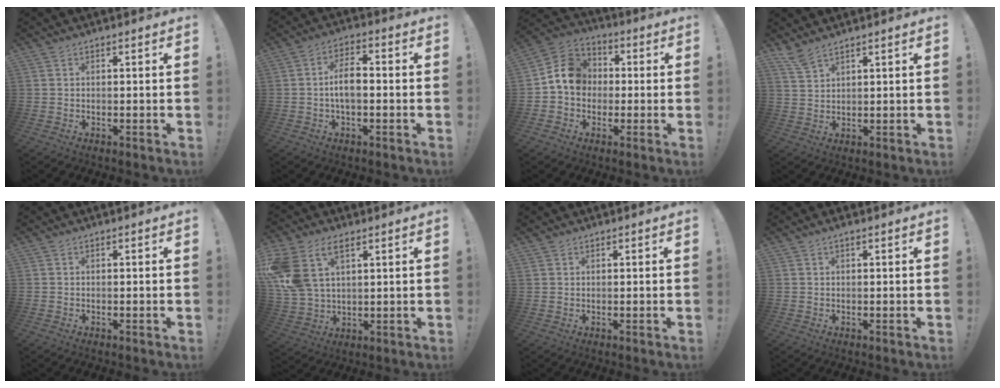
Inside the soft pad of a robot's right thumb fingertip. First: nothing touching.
{"total": 7.8, "force": [-0.8, 3.6, 6.9], "torque": [-0.125, 0.006, -0.017]}
{"total": 11.2, "force": [0.3, 9.8, 5.4], "torque": [-0.071, 0.022, 0.015]}
{"total": 4.5, "force": [3.8, 0.9, 2.3], "torque": [-0.050, -0.020, 0.070]}
{"total": 0.0}
{"total": 13.7, "force": [6.4, 8.4, 8.8], "torque": [-0.189, -0.024, 0.123]}
{"total": 1.2, "force": [0.9, 0.7, 0.2], "torque": [0.001, -0.001, 0.017]}
{"total": 0.8, "force": [0.5, 0.0, 0.7], "torque": [-0.018, 0.003, 0.009]}